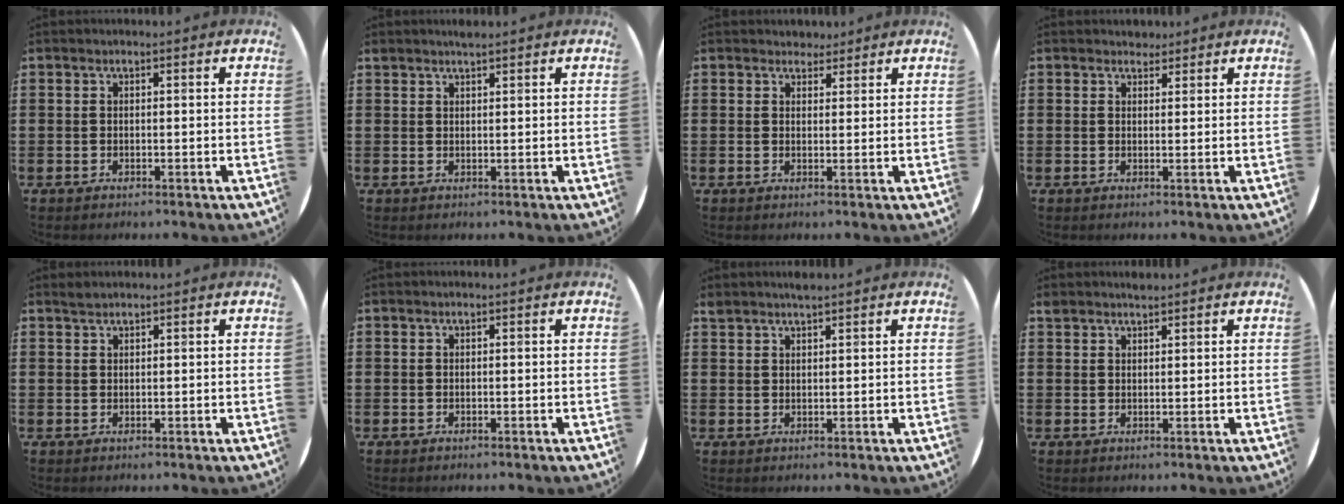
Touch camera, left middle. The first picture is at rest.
{"total": 1.1, "force": [1.1, 0.0, 0.1], "torque": [-0.003, -0.001, 0.022]}
{"total": 2.0, "force": [1.9, 0.8, 0.0], "torque": [0.005, -0.001, 0.035]}
{"total": 1.6, "force": [1.5, 0.6, 0.0], "torque": [0.006, 0.001, 0.027]}
{"total": 0.9, "force": [0.9, 0.1, 0.0], "torque": [-0.001, 0.001, 0.017]}
{"total": 0.0}
{"total": 1.6, "force": [1.6, 0.1, 0.1], "torque": [-0.005, 0.001, 0.031]}
{"total": 1.4, "force": [1.4, 0.2, -0.1], "torque": [0.000, 0.002, 0.027]}